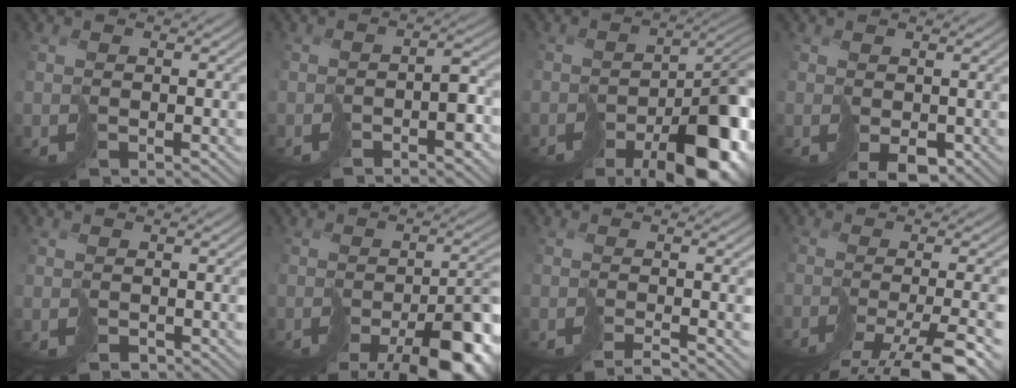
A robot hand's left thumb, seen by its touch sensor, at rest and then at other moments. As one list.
[{"total": 3.9, "force": [-2.7, 1.4, 2.4], "torque": [-0.017, 0.003, -0.045]}, {"total": 13.3, "force": [-6.5, 6.4, 9.8], "torque": [-0.115, -0.027, -0.083]}, {"total": 3.0, "force": [-0.5, 2.1, 2.0], "torque": [-0.041, -0.006, 0.000]}, {"total": 1.1, "force": [-0.8, 0.8, 0.3], "torque": [0.001, -0.002, -0.013]}, {"total": 13.7, "force": [-8.7, 4.9, 9.3], "torque": [-0.126, -0.027, -0.102]}, {"total": 3.0, "force": [-1.8, -0.4, 2.4], "torque": [-0.021, 0.003, -0.030]}, {"total": 10.2, "force": [-7.4, 1.4, 7.0], "torque": [-0.098, -0.011, -0.100]}]